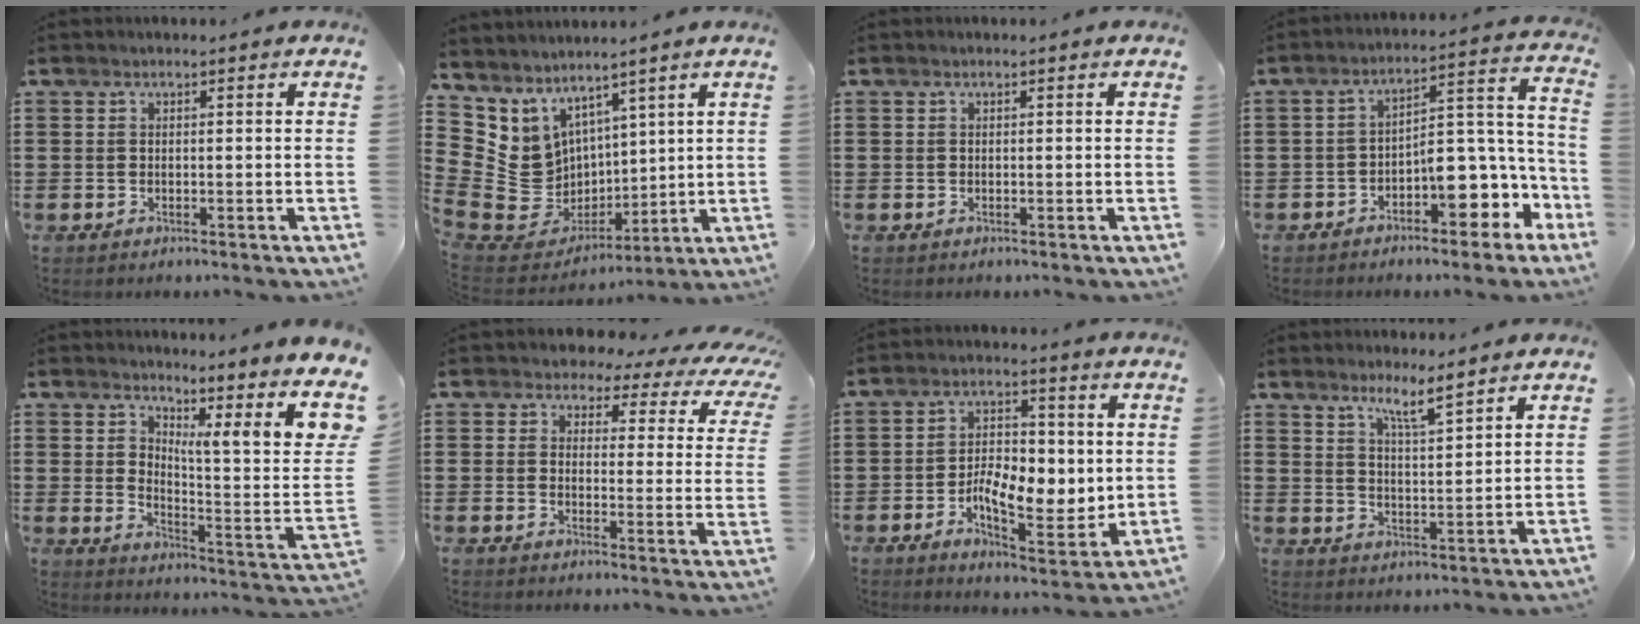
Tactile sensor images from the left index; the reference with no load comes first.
{"total": 8.2, "force": [2.5, 7.6, 1.5], "torque": [-0.087, -0.039, 0.059]}
{"total": 0.0}
{"total": 6.8, "force": [-3.7, 2.9, 4.9], "torque": [-0.070, -0.018, -0.075]}
{"total": 8.2, "force": [3.9, 1.1, 7.2], "torque": [-0.124, -0.029, 0.060]}
{"total": 3.5, "force": [2.6, 2.1, 1.2], "torque": [-0.036, -0.013, 0.037]}
{"total": 7.2, "force": [-0.7, 4.1, 5.9], "torque": [-0.103, -0.003, -0.018]}
{"total": 4.9, "force": [4.2, -0.2, 2.3], "torque": [-0.059, -0.013, 0.073]}